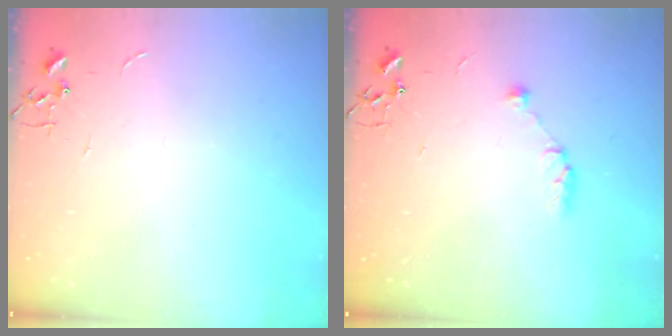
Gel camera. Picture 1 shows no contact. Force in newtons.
{"total": 6.6, "press": 6.6, "slide": 0.9}